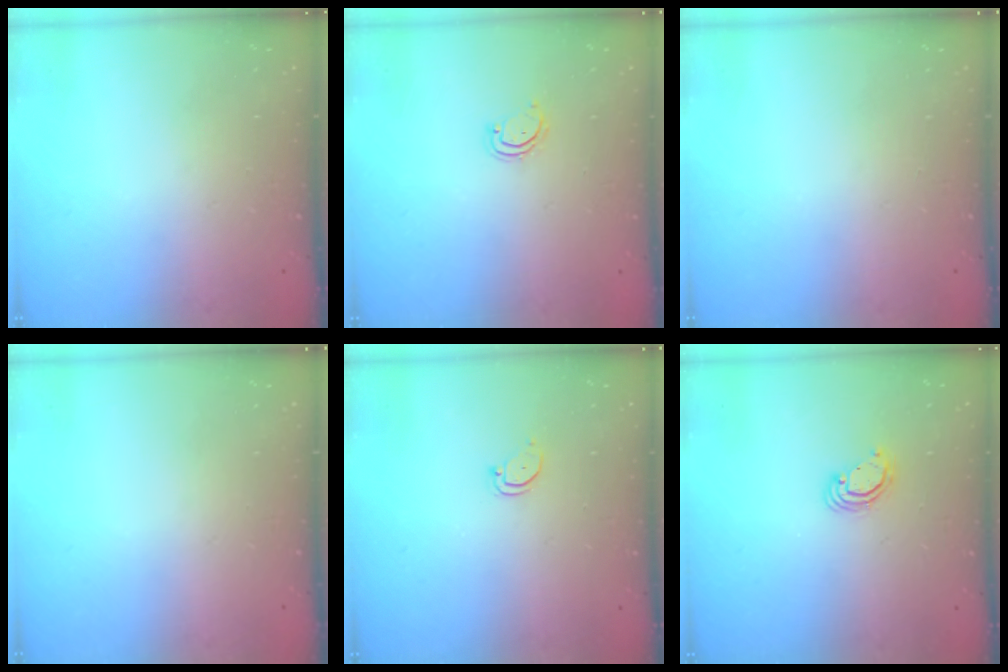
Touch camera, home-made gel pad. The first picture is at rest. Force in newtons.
{"total": 2.8, "press": 2.8, "slide": 0.3}
{"total": 0.0}
{"total": 0.0}
{"total": 2.4, "press": 2.4, "slide": 0.2}
{"total": 3.6, "press": 3.6, "slide": 0.2}